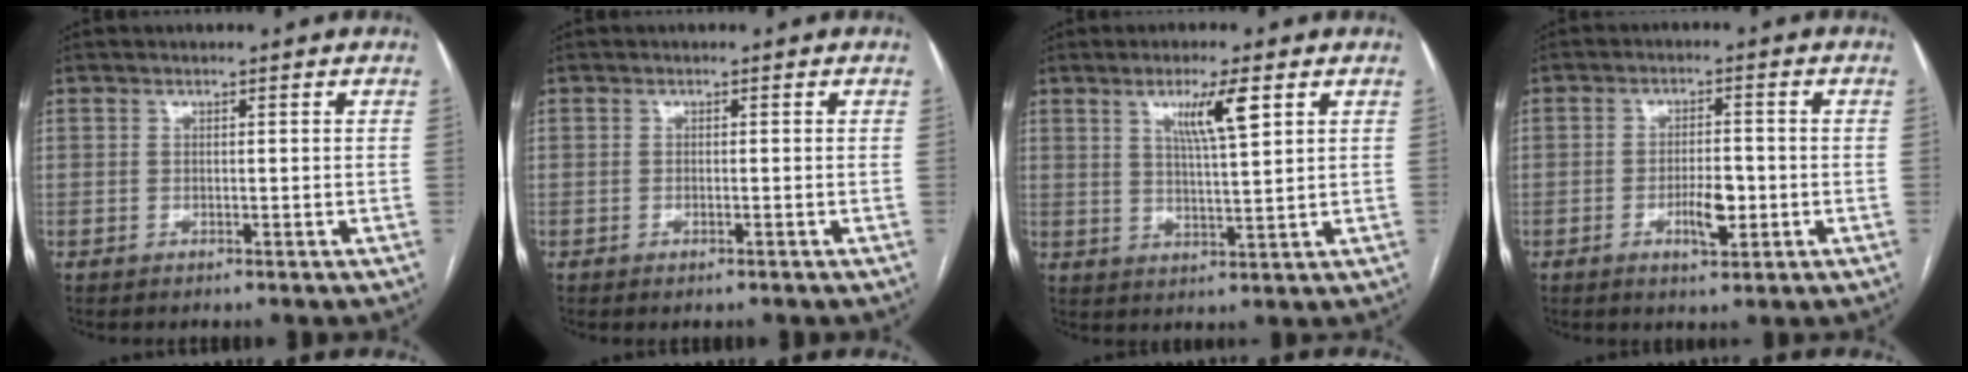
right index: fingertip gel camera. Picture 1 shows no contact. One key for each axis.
{"total": 0.8, "fx": -0.5, "fy": 0.1, "fz": 0.5, "tx": -0.010, "ty": -0.002, "tz": -0.006}
{"total": 6.4, "fx": 3.1, "fy": 0.2, "fz": 5.6, "tx": -0.098, "ty": -0.002, "tz": 0.054}
{"total": 4.8, "fx": -1.4, "fy": 1.6, "fz": 4.3, "tx": -0.072, "ty": 0.001, "tz": -0.018}